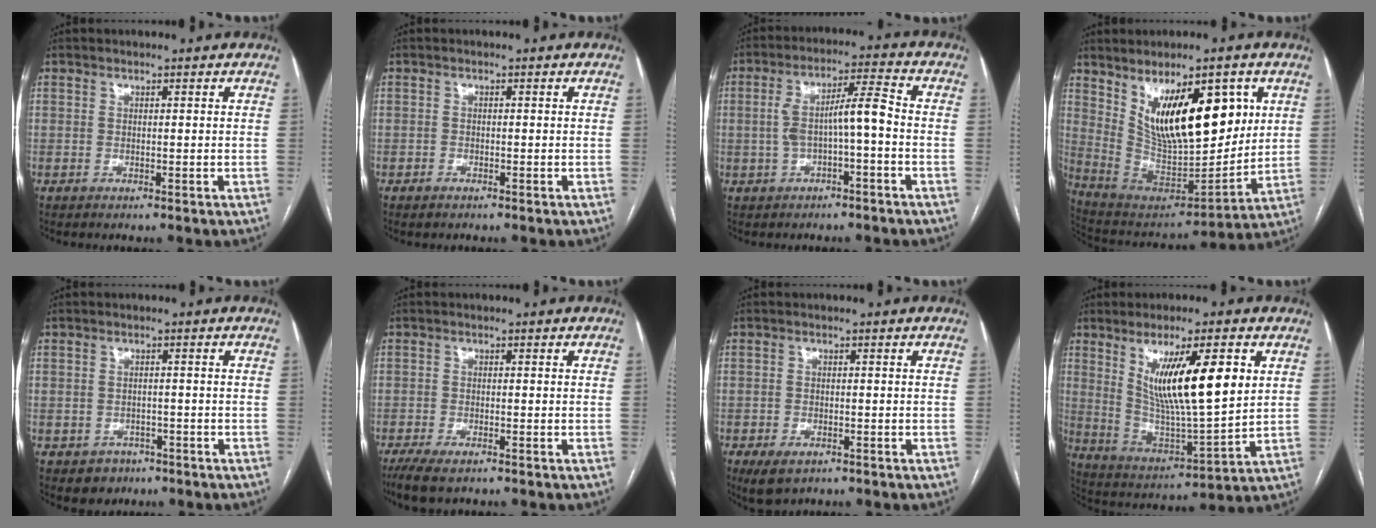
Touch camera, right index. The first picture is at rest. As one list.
[{"total": 0.9, "force": [-0.7, 0.4, 0.3], "torque": [-0.007, 0.000, -0.009]}, {"total": 7.5, "force": [-1.0, 1.2, 7.3], "torque": [-0.137, 0.033, -0.014]}, {"total": 18.6, "force": [6.8, 7.0, 15.8], "torque": [-0.260, 0.003, 0.132]}, {"total": 3.4, "force": [-1.7, 2.9, 0.3], "torque": [-0.001, 0.010, -0.018]}, {"total": 5.1, "force": [-3.7, 1.6, 3.1], "torque": [-0.058, -0.011, -0.061]}, {"total": 3.7, "force": [-2.2, 2.1, 2.1], "torque": [-0.041, -0.006, -0.029]}, {"total": 15.7, "force": [5.1, 2.1, 14.7], "torque": [-0.263, -0.011, 0.097]}]